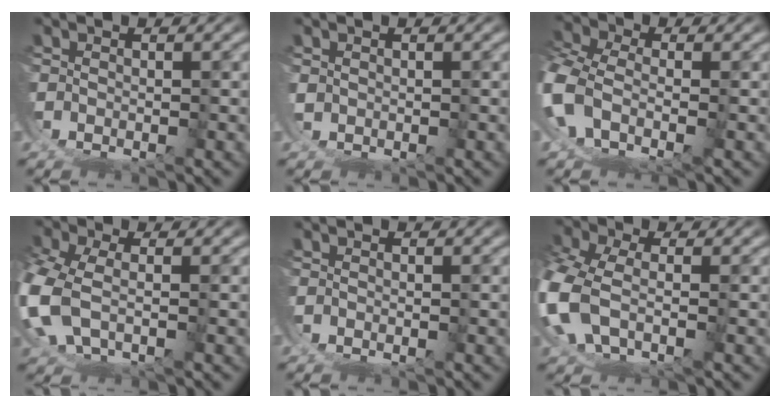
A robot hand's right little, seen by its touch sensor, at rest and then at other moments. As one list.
[{"total": 1.7, "force": [1.2, -0.6, -1.0], "torque": [0.013, 0.000, 0.021]}, {"total": 5.3, "force": [-1.0, 4.2, 3.0], "torque": [-0.119, -0.034, -0.007]}, {"total": 3.3, "force": [0.5, 2.3, 2.3], "torque": [-0.112, -0.024, 0.020]}, {"total": 0.0}, {"total": 4.9, "force": [0.0, 3.6, 3.3], "torque": [-0.137, -0.031, 0.014]}]